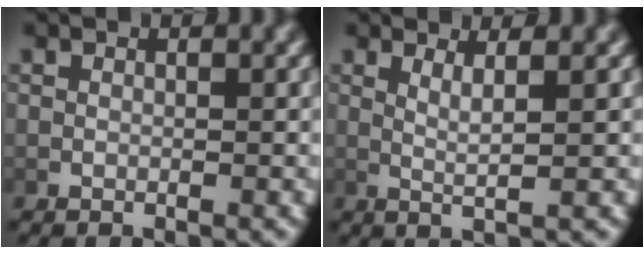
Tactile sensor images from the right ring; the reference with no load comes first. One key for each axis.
{"total": 2.8, "fx": 1.2, "fy": 0.0, "fz": 2.6, "tx": -0.041, "ty": -0.005, "tz": 0.023}